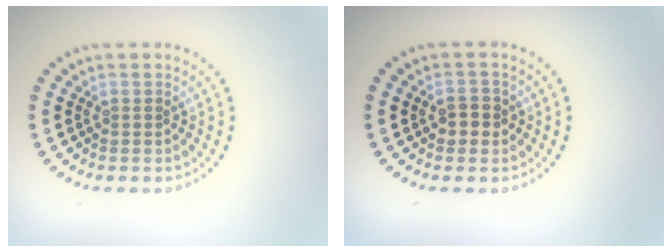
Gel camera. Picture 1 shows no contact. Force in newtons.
{"total": 1.9, "press": 1.8, "slide": 0.4}